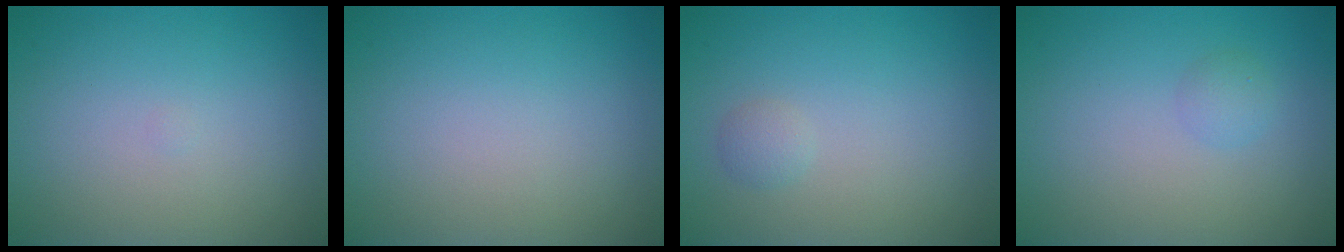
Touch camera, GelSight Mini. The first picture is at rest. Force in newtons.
{"total": 0.0}
{"total": 0.9, "press": 0.9, "slide": 0.0}
{"total": 1.0, "press": 1.0, "slide": 0.0}